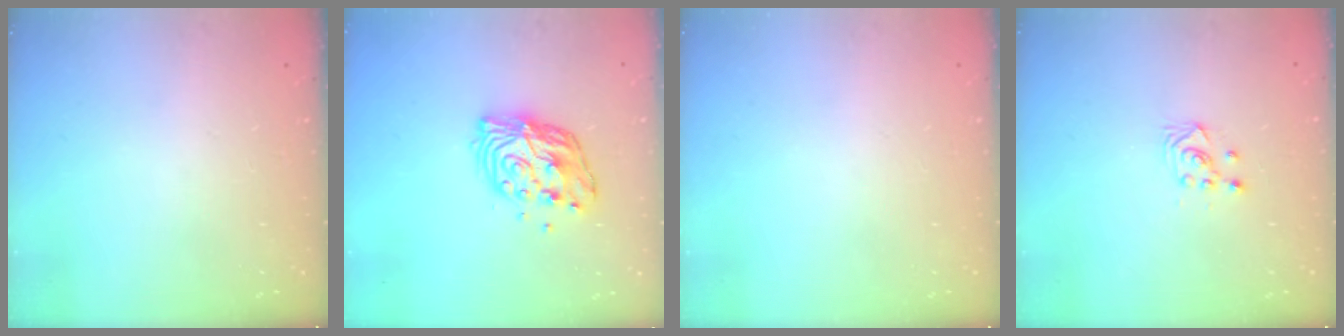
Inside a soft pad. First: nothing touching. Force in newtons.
{"total": 11.1, "press": 11.1, "slide": 1.1}
{"total": 0.0}
{"total": 2.6, "press": 2.6, "slide": 0.3}